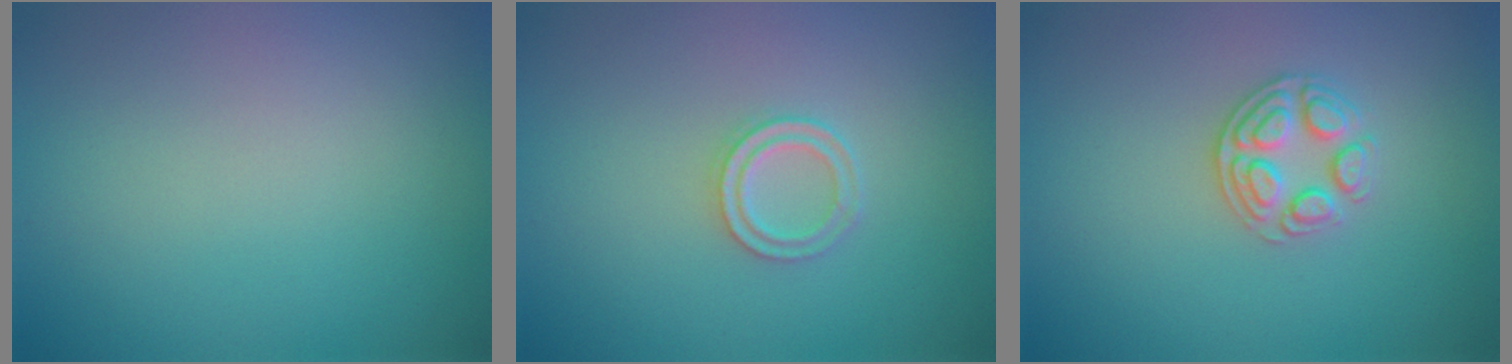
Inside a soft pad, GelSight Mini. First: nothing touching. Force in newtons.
{"total": 2.0, "press": 1.9, "slide": 0.4}
{"total": 2.6, "press": 2.5, "slide": 0.9}